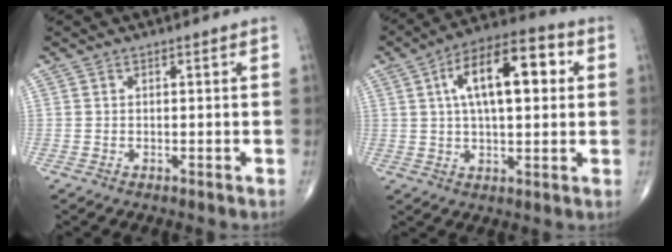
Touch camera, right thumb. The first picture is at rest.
{"total": 16.1, "force": [3.8, 7.1, 13.9], "torque": [-0.208, 0.022, 0.054]}